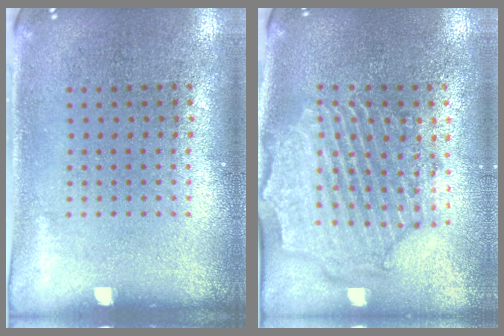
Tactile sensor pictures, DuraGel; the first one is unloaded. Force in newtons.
{"total": 2.4, "press": 2.2, "slide": 0.8}